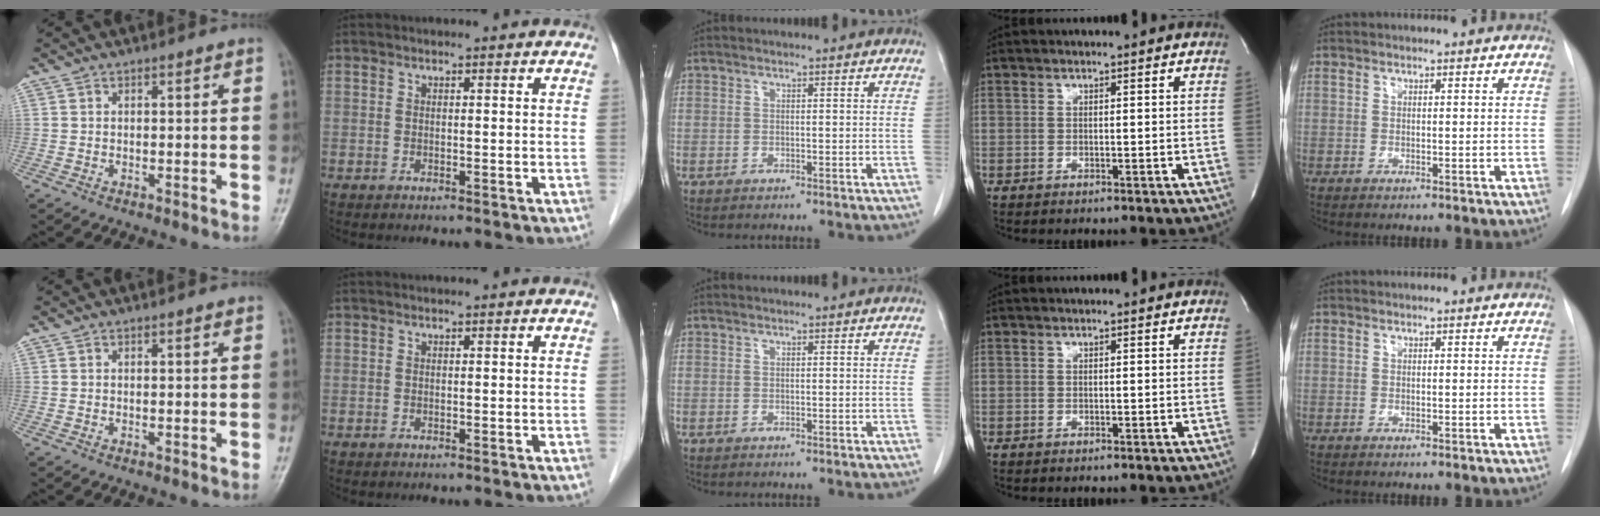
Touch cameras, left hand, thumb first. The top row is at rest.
{}